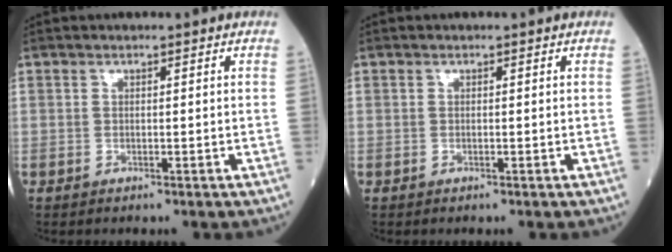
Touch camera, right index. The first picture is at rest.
{"total": 0.0}